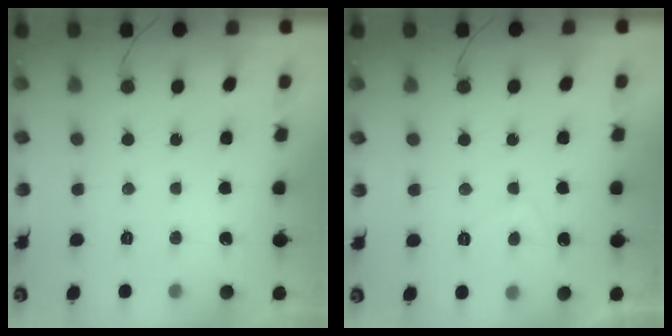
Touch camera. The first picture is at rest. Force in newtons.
{"total": 2.7, "press": 2.6, "slide": 0.8}